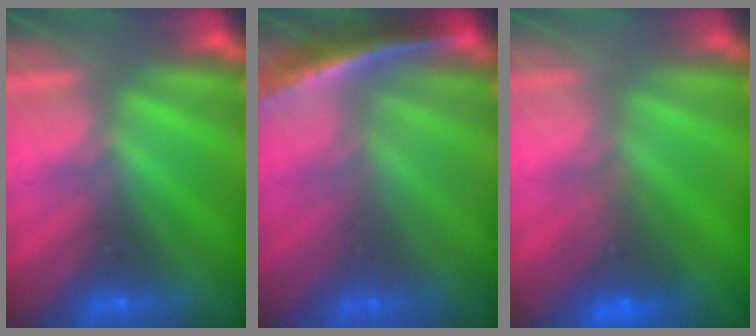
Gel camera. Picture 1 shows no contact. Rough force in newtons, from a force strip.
{"total": 1.2}
{"total": 7.9}